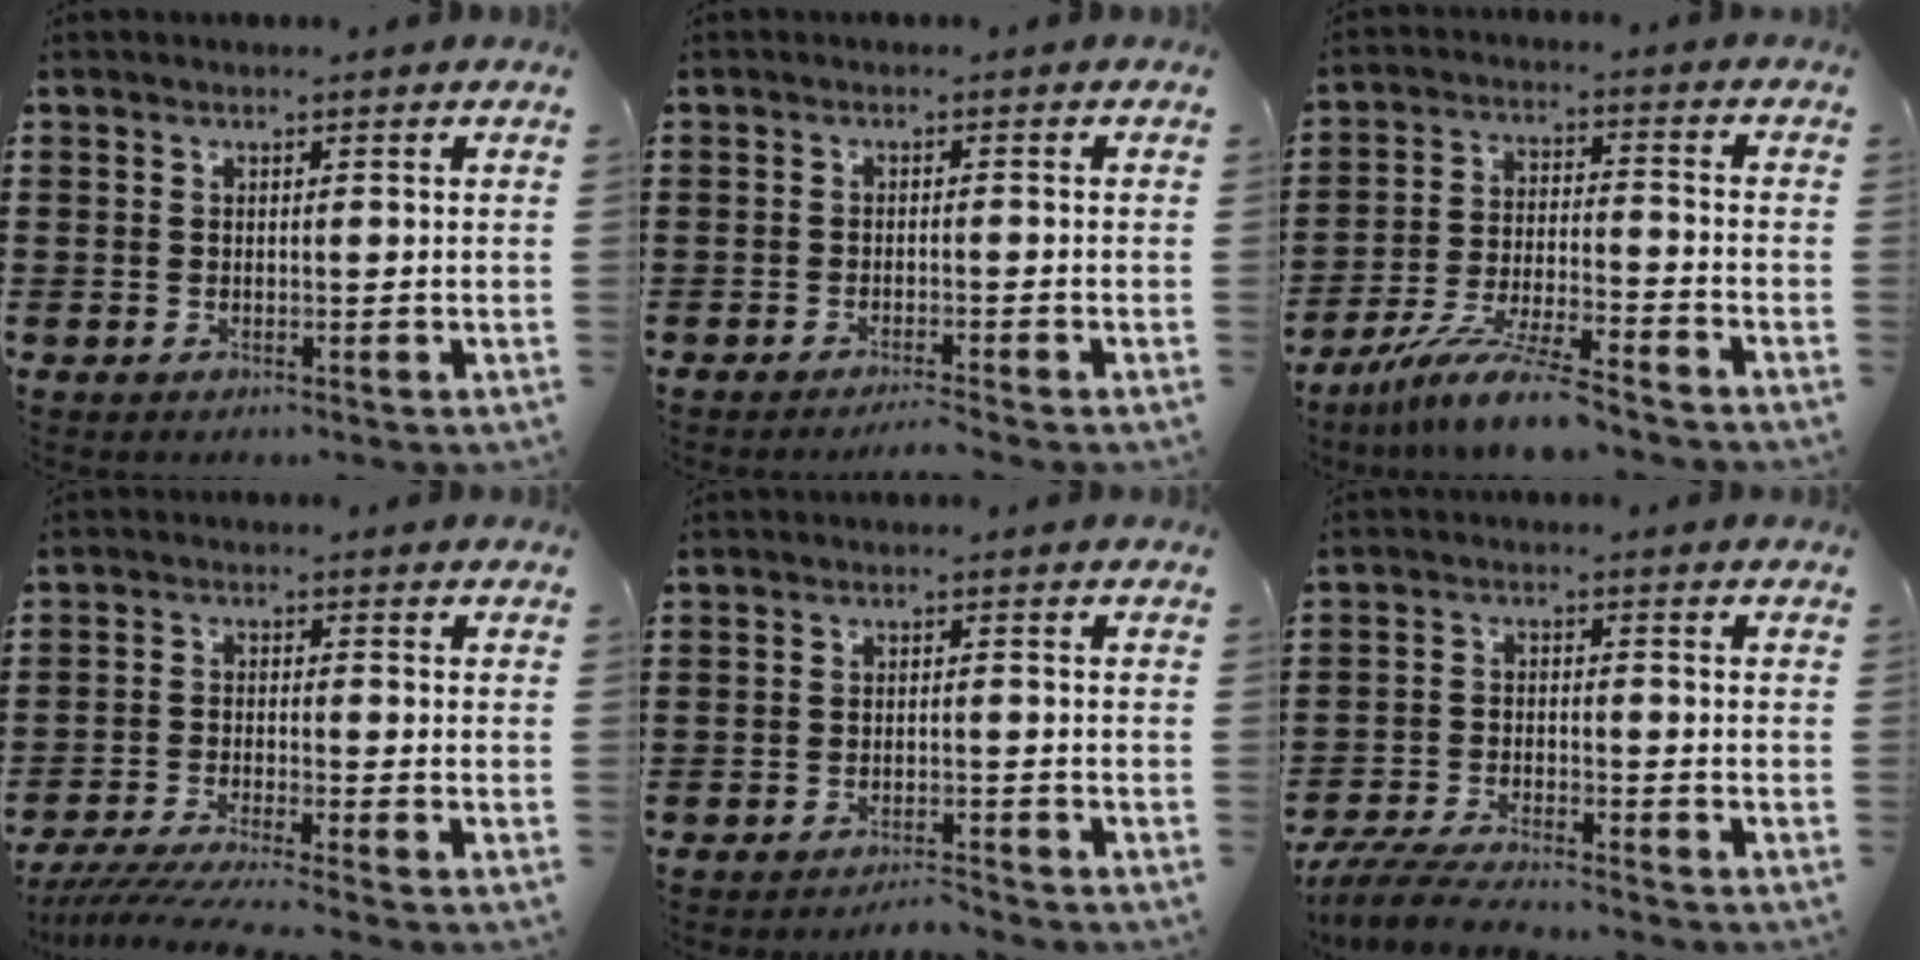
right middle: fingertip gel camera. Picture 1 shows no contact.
{"total": 1.8, "force": [-1.6, -0.3, 0.6], "torque": [-0.010, 0.001, -0.032]}
{"total": 10.2, "force": [-8.7, 0.2, 5.2], "torque": [-0.102, 0.004, -0.169]}
{"total": 4.3, "force": [-4.0, -0.5, 1.5], "torque": [-0.042, -0.018, -0.081]}
{"total": 2.5, "force": [-2.5, 0.0, 0.4], "torque": [-0.011, 0.002, -0.050]}
{"total": 5.4, "force": [-5.1, 0.2, 1.8], "torque": [-0.050, -0.012, -0.101]}